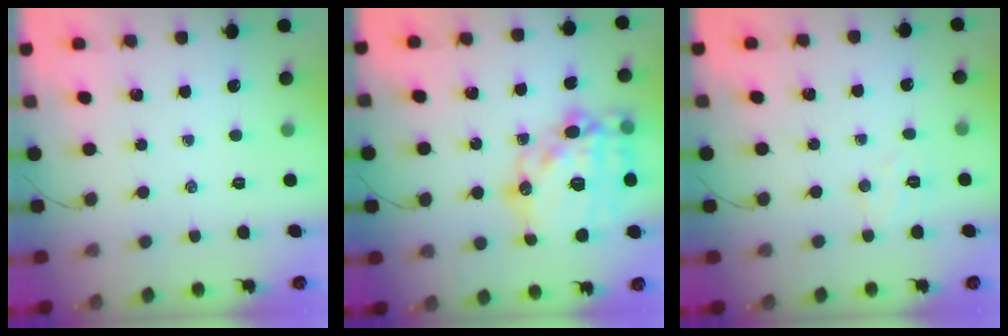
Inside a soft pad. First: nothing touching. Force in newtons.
{"total": 24.0, "press": 23.7, "slide": 4.1}
{"total": 5.1, "press": 5.0, "slide": 1.0}